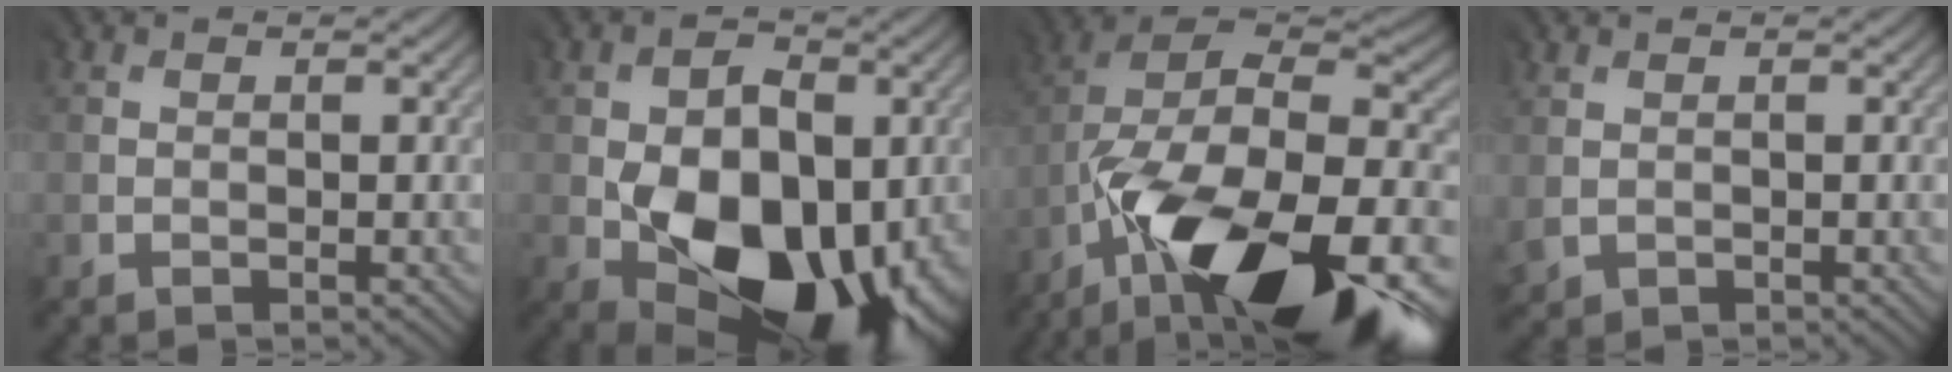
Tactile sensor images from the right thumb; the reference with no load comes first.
{"total": 15.5, "force": [-3.4, 10.2, 11.2], "torque": [-0.149, -0.026, -0.046]}
{"total": 22.0, "force": [-12.1, 10.2, 15.3], "torque": [-0.236, -0.043, -0.161]}
{"total": 1.5, "force": [0.8, 1.2, 0.3], "torque": [-0.019, 0.003, 0.020]}